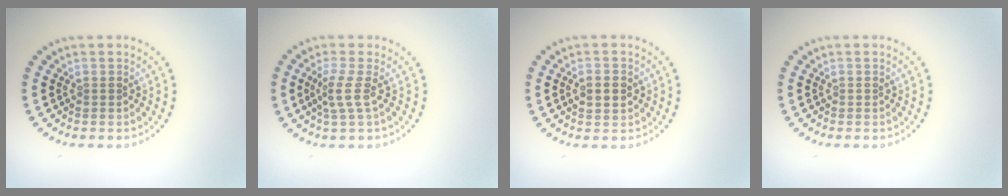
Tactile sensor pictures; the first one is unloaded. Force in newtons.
{"total": 2.1, "press": 1.5, "slide": 1.5}
{"total": 2.7, "press": 2.7, "slide": 0.0}
{"total": 0.0}